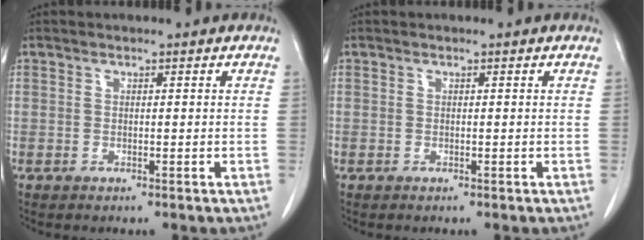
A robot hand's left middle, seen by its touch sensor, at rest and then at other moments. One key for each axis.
{"total": 0.0}